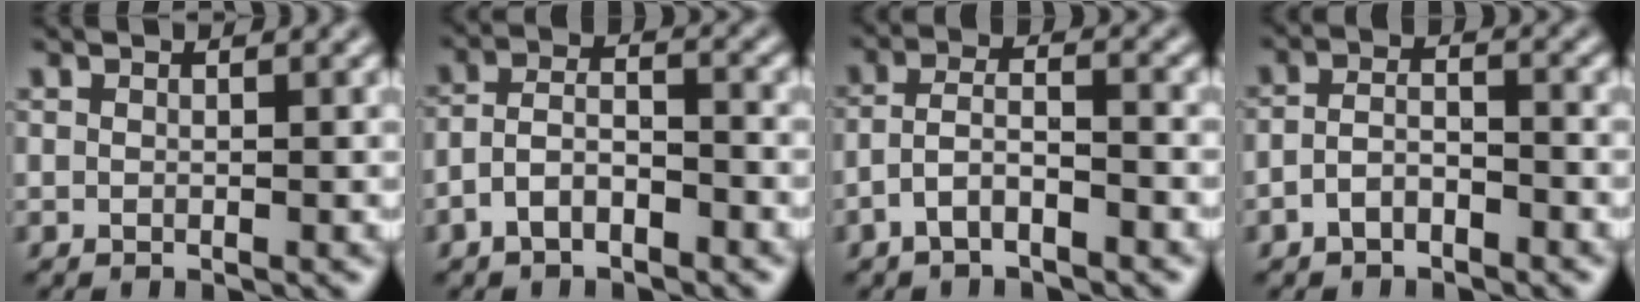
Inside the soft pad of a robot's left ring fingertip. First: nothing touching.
{"total": 3.7, "force": [-2.1, 1.7, 2.5], "torque": [-0.047, 0.009, -0.045]}
{"total": 3.4, "force": [-1.9, 1.2, 2.5], "torque": [-0.050, 0.010, -0.044]}
{"total": 2.5, "force": [-1.4, 1.3, 1.6], "torque": [-0.033, 0.007, -0.032]}